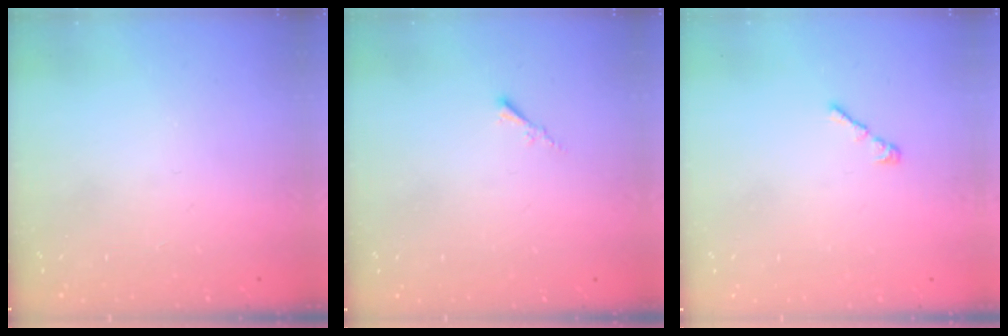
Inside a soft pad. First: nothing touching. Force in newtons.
{"total": 0.0}
{"total": 2.2, "press": 2.1, "slide": 0.6}